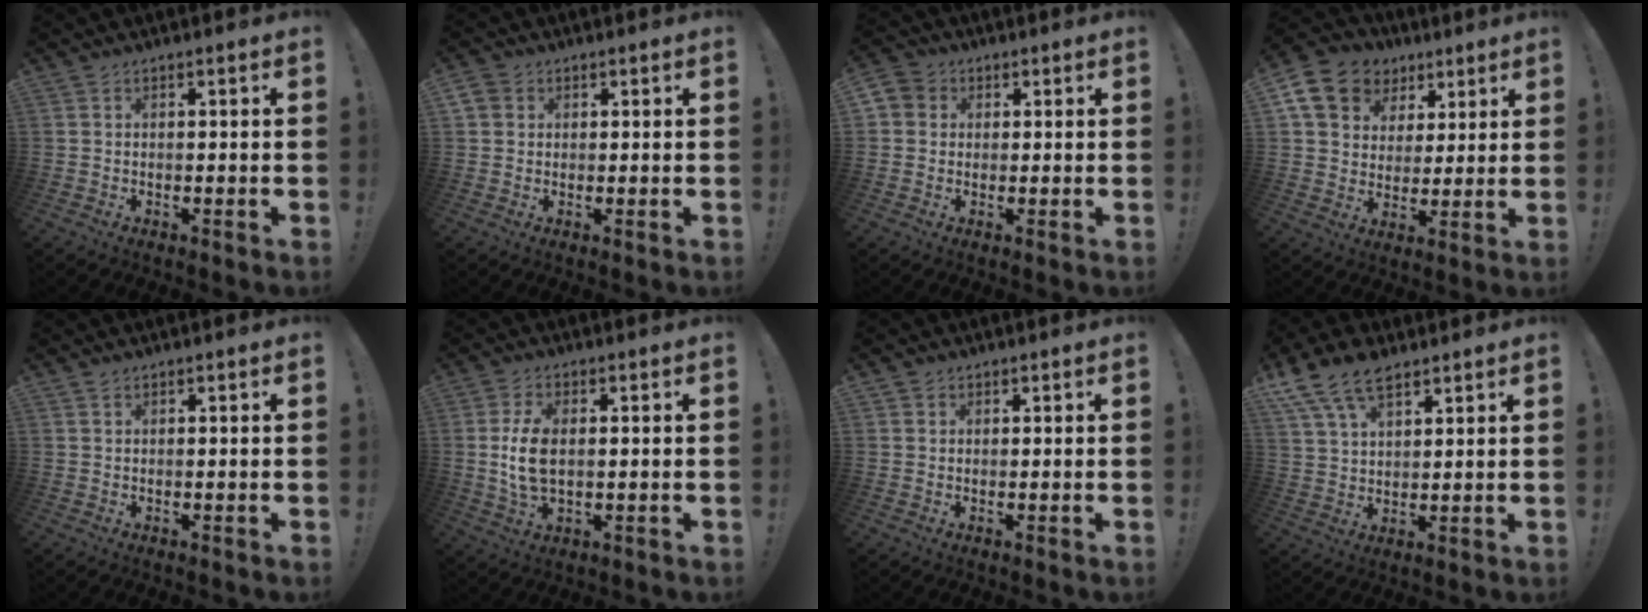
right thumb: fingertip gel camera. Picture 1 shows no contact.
{"total": 3.4, "force": [1.4, 2.9, 0.9], "torque": [-0.018, 0.001, 0.029]}
{"total": 4.1, "force": [0.5, 3.9, 1.1], "torque": [-0.022, 0.009, 0.012]}
{"total": 14.2, "force": [7.2, 10.8, 5.8], "torque": [-0.086, -0.040, 0.147]}
{"total": 0.9, "force": [0.6, 0.5, 0.2], "torque": [0.002, -0.002, 0.010]}
{"total": 9.6, "force": [0.4, 5.3, 8.0], "torque": [-0.156, -0.008, 0.006]}
{"total": 1.2, "force": [0.7, 1.0, 0.2], "torque": [0.003, -0.003, 0.011]}
{"total": 11.3, "force": [7.4, 5.8, 6.2], "torque": [-0.114, -0.028, 0.145]}